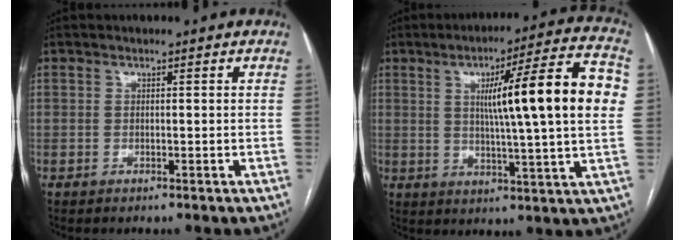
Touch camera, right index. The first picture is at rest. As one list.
[{"total": 17.9, "force": [3.0, -0.1, 17.6], "torque": [-0.258, 0.014, 0.036]}]